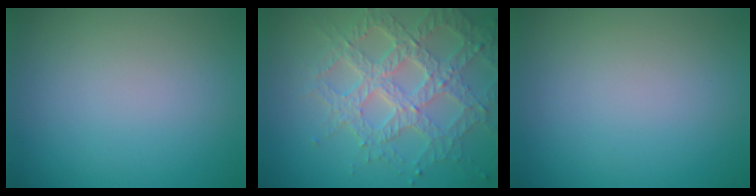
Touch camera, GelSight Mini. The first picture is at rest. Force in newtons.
{"total": 6.9, "press": 5.2, "slide": 4.5}
{"total": 0.0}